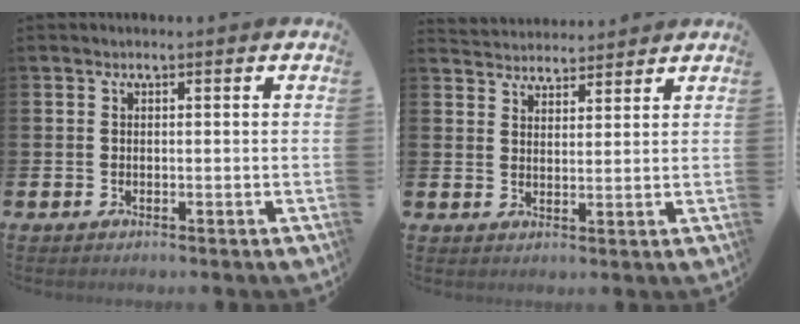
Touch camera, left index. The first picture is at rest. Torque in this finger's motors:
{"motor_torque": [0.54, -0.66, 0.22, 0.00]}